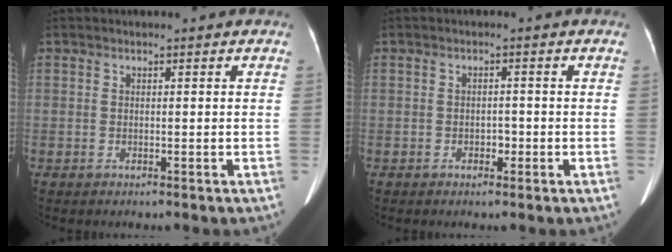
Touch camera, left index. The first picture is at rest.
{"total": 1.6, "force": [-0.9, 0.9, 0.9], "torque": [-0.011, 0.002, -0.013]}